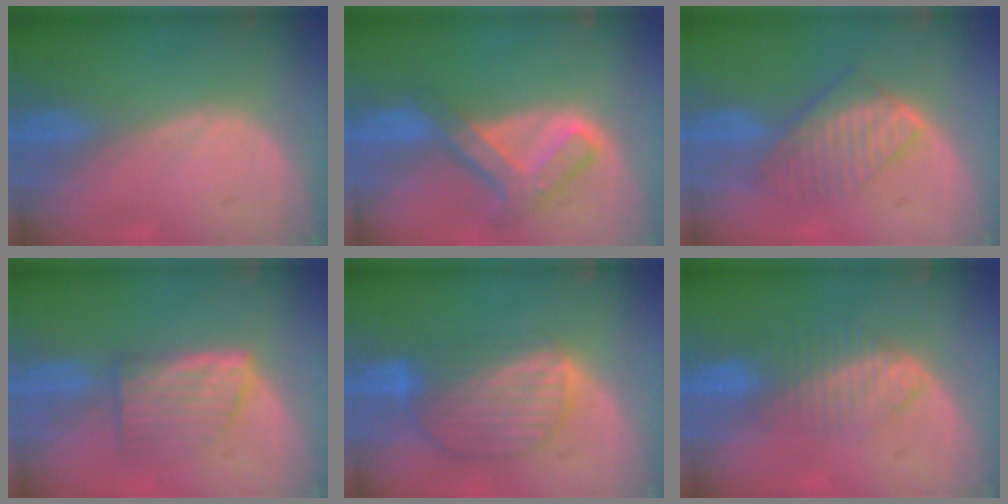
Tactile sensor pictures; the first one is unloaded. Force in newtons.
{"total": 7.7, "press": 6.5, "slide": 4.1}
{"total": 7.1, "press": 6.5, "slide": 2.8}
{"total": 6.2, "press": 5.9, "slide": 1.8}
{"total": 8.8, "press": 7.8, "slide": 4.2}
{"total": 6.6, "press": 5.6, "slide": 3.5}